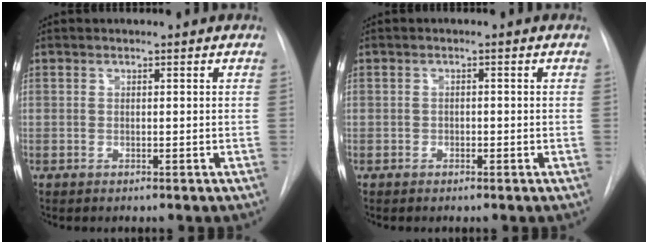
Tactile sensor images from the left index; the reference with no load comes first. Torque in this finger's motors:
{"motor_torque": [-0.06, 0.19, 0.00, 0.00]}